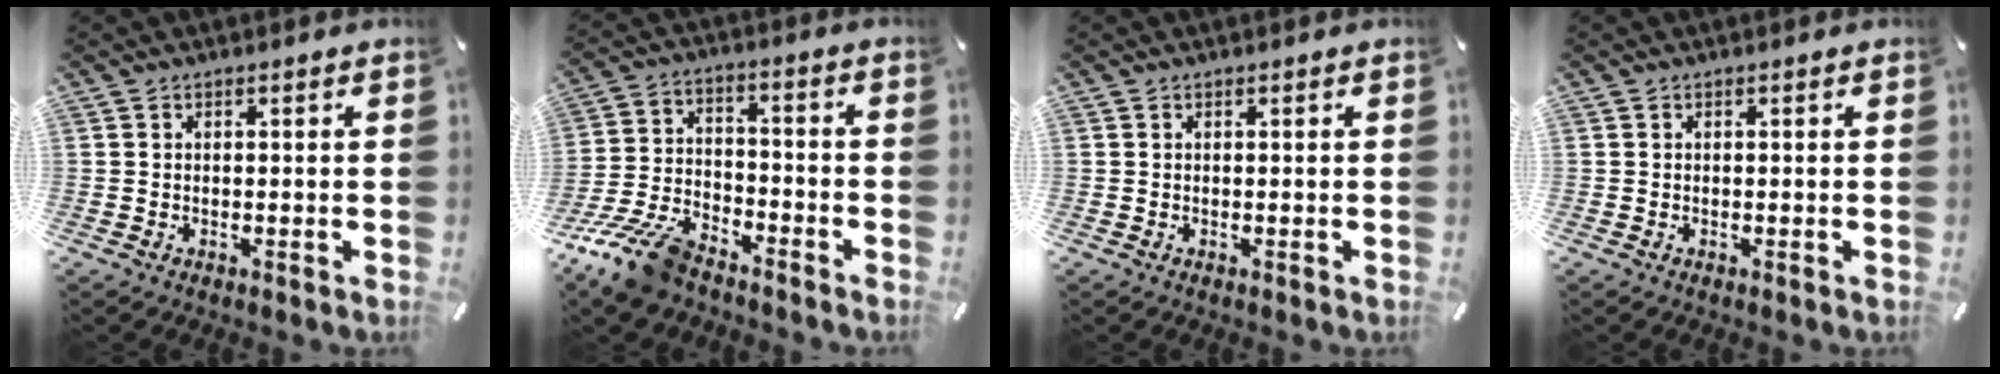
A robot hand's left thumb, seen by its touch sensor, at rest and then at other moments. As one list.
[{"total": 13.1, "force": [-10.1, 5.4, 6.4], "torque": [-0.122, 0.053, -0.184]}, {"total": 0.0}, {"total": 0.0}]